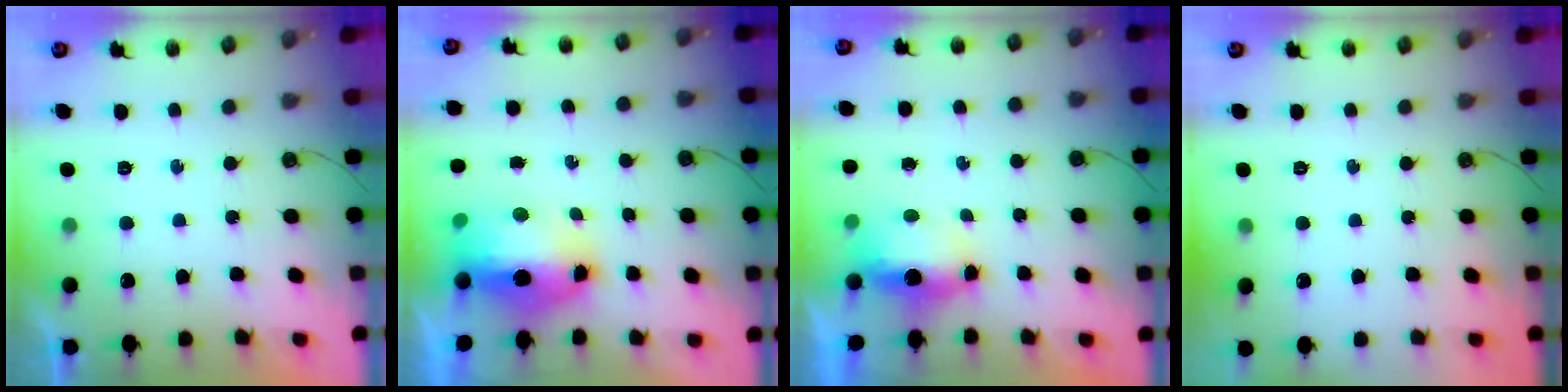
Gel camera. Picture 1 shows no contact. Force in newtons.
{"total": 11.3, "press": 11.2, "slide": 1.8}
{"total": 7.0, "press": 6.5, "slide": 2.6}
{"total": 0.0}